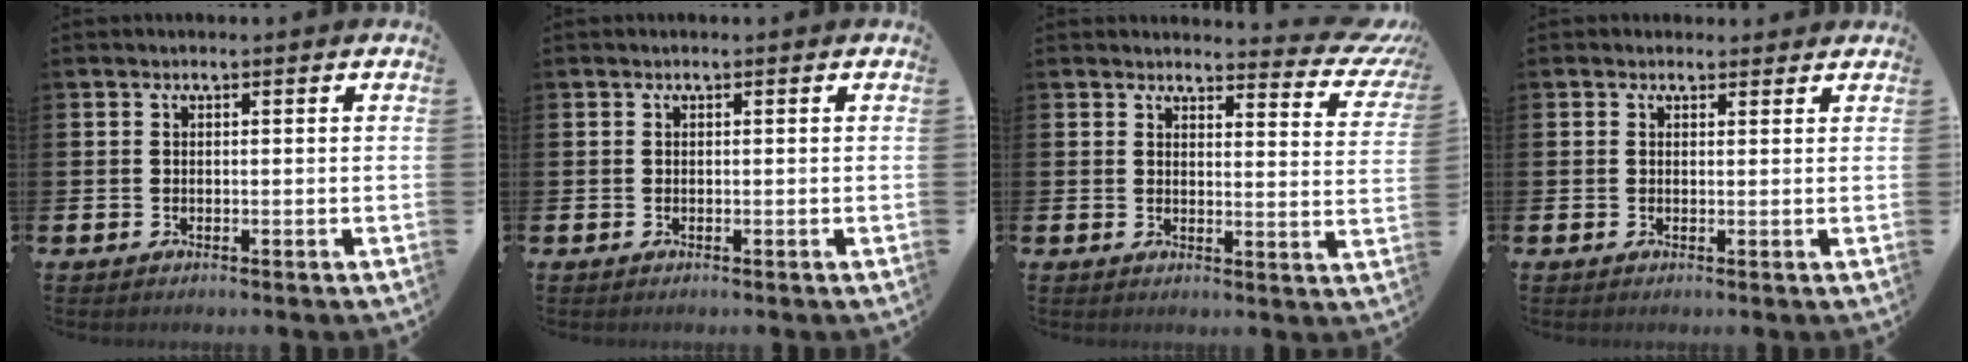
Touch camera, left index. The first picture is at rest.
{"total": 0.0}
{"total": 3.7, "force": [3.6, 0.8, 0.7], "torque": [0.004, -0.039, 0.053]}
{"total": 1.1, "force": [0.8, 0.6, 0.1], "torque": [0.008, 0.005, 0.013]}